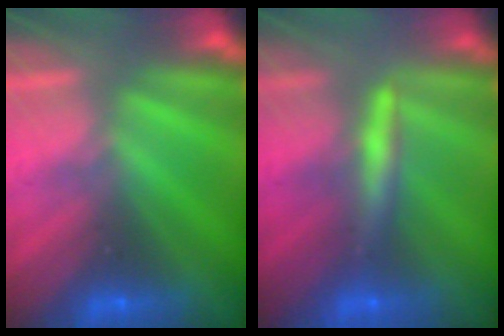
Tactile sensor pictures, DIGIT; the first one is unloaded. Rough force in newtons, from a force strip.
{"total": 2.4}